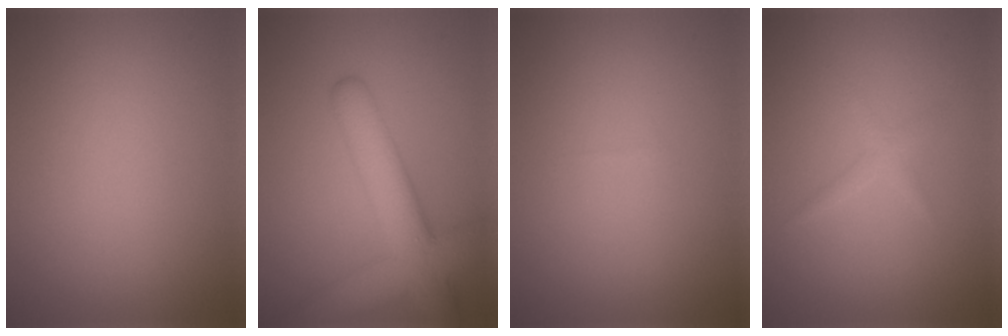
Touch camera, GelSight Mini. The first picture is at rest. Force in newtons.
{"total": 7.4, "press": 7.4, "slide": 0.3}
{"total": 0.0}
{"total": 1.1, "press": 1.1, "slide": 0.0}